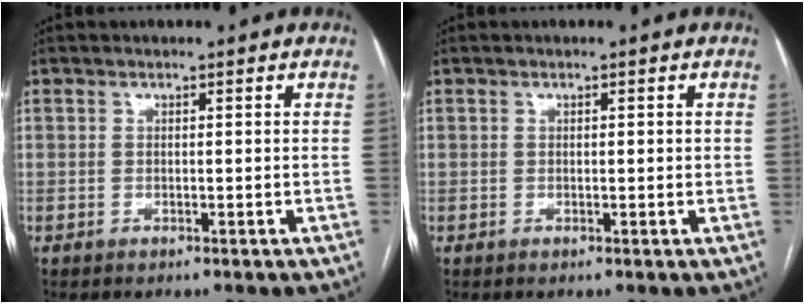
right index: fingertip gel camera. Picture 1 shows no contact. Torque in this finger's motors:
{"motor_torque": [-0.26, 0.37, -0.04, -0.01]}